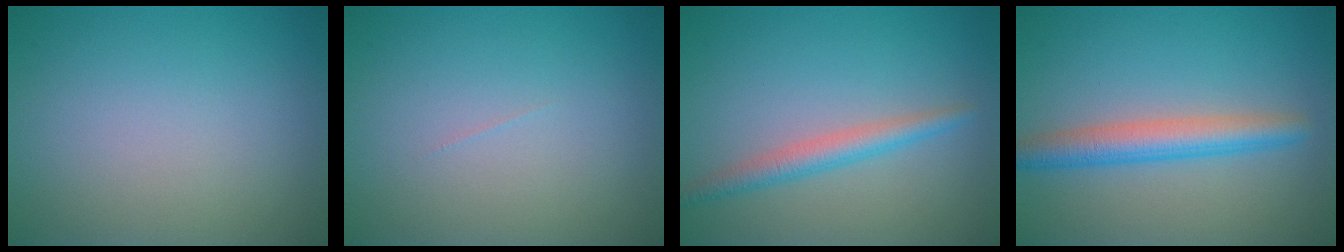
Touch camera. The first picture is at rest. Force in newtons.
{"total": 0.0}
{"total": 2.5, "press": 2.5, "slide": 0.0}
{"total": 3.9, "press": 3.9, "slide": 0.2}